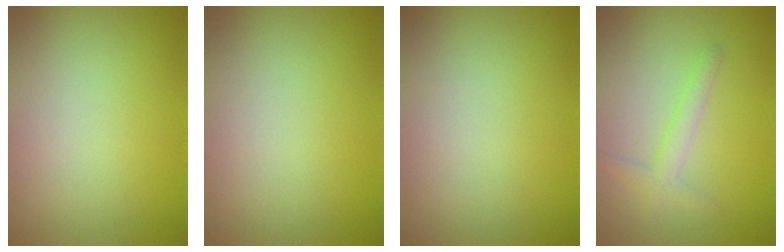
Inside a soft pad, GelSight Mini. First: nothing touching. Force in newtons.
{"total": 0.0}
{"total": 0.0}
{"total": 1.8, "press": 1.8, "slide": 0.1}